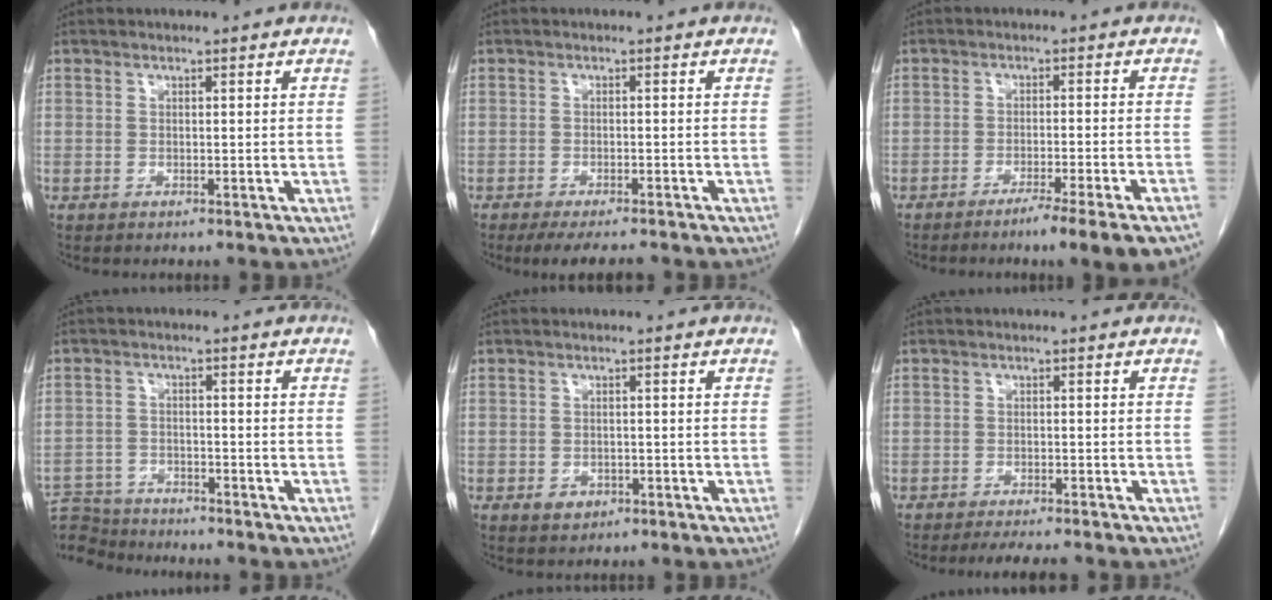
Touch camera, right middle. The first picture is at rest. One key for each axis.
{"total": 6.3, "fx": -5.4, "fy": 1.0, "fz": 3.1, "tx": -0.041, "ty": -0.011, "tz": -0.081}
{"total": 9.1, "fx": -6.3, "fy": -0.9, "fz": 6.5, "tx": -0.073, "ty": -0.017, "tz": -0.088}
{"total": 8.6, "fx": -8.4, "fy": 1.8, "fz": 0.7, "tx": -0.017, "ty": 0.005, "tz": -0.150}
{"total": 1.9, "fx": -0.9, "fy": 1.4, "fz": 0.8, "tx": -0.014, "ty": 0.002, "tz": -0.004}
{"total": 3.9, "fx": -3.5, "fy": 0.2, "fz": 1.7, "tx": -0.027, "ty": -0.011, "tz": -0.052}